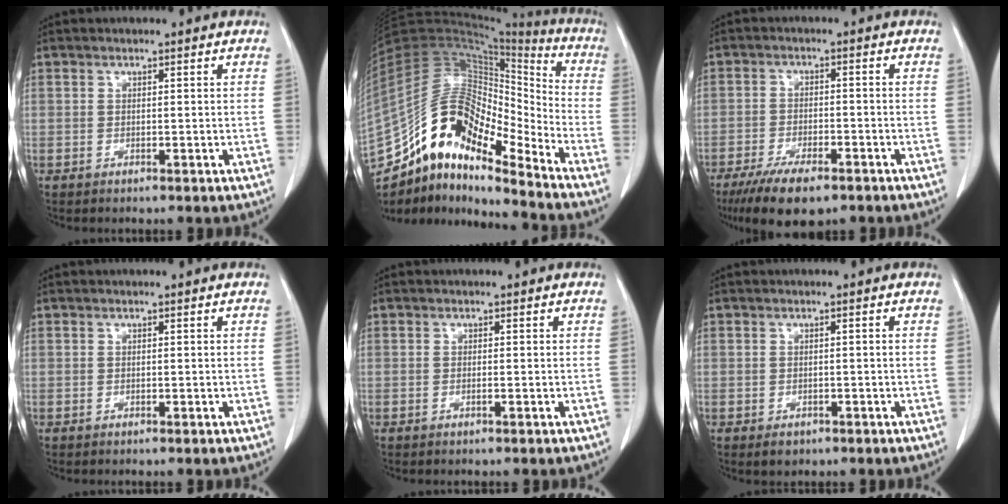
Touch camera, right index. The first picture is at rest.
{"total": 19.1, "force": [-13.8, 5.6, 11.9], "torque": [-0.216, 0.052, -0.245]}
{"total": 9.2, "force": [-6.4, 2.9, 5.8], "torque": [-0.097, -0.013, -0.105]}
{"total": 0.0}
{"total": 0.0}
{"total": 1.7, "force": [-1.0, 1.2, 0.7], "torque": [-0.007, 0.001, -0.005]}